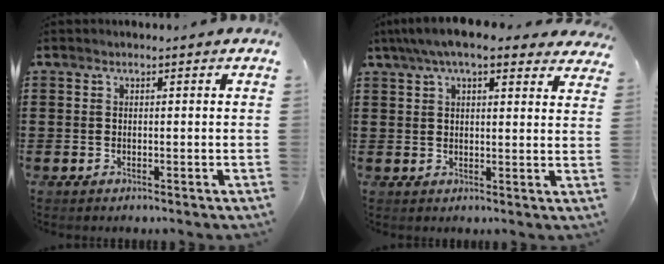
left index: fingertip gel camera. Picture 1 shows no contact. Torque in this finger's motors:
{"motor_torque": [2.14, 0.00, 1.05, 0.21]}